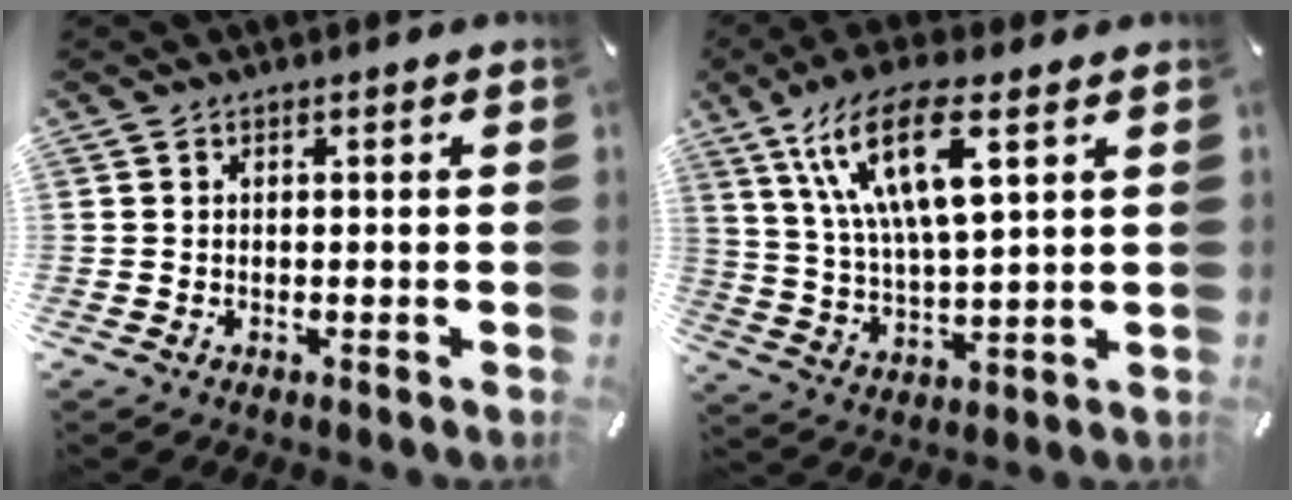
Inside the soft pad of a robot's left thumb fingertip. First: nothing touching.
{"total": 15.1, "force": [7.3, 5.1, 12.2], "torque": [-0.262, -0.006, 0.124]}